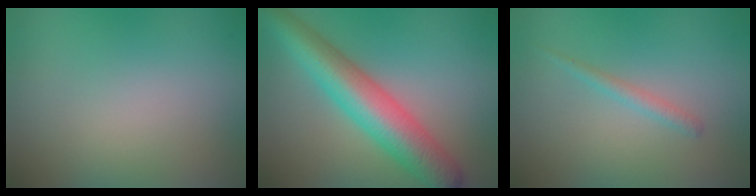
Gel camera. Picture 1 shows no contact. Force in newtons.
{"total": 7.7, "press": 7.7, "slide": 0.2}
{"total": 1.2, "press": 1.2, "slide": 0.0}